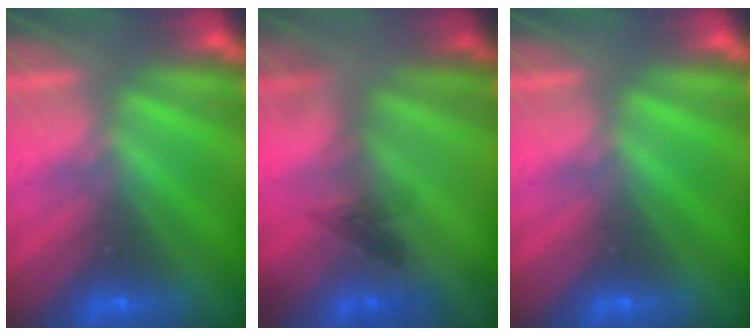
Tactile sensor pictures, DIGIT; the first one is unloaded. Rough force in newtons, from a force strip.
{"total": 2.2}
{"total": 0.0}